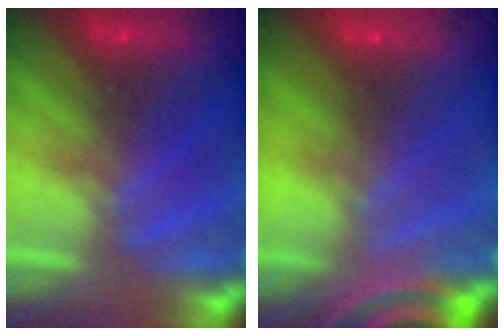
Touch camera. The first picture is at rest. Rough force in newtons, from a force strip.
{"total": 5.8}